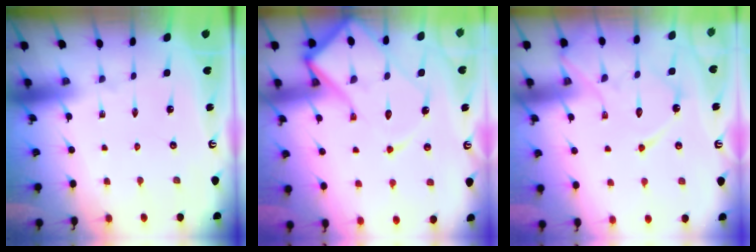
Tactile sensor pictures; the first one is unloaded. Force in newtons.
{"total": 16.3, "press": 16.2, "slide": 1.7}
{"total": 13.2, "press": 13.1, "slide": 1.0}